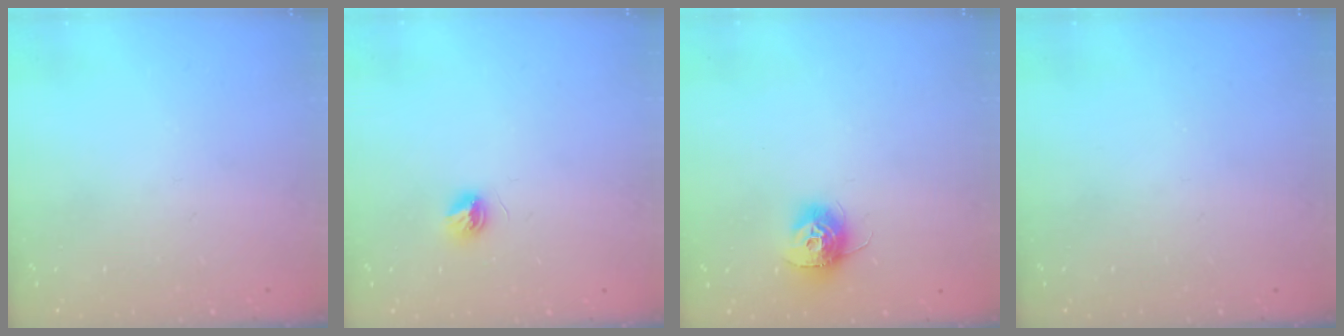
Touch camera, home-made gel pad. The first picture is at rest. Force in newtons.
{"total": 4.9, "press": 4.9, "slide": 0.4}
{"total": 10.2, "press": 10.2, "slide": 0.4}
{"total": 0.0}